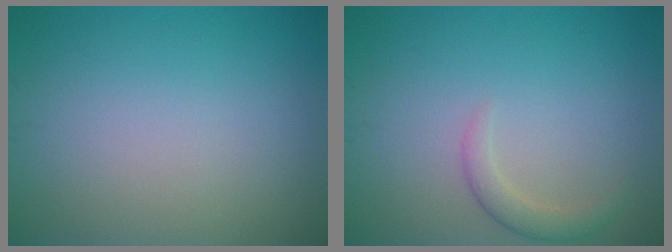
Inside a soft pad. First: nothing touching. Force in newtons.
{"total": 1.8, "press": 1.8, "slide": 0.2}